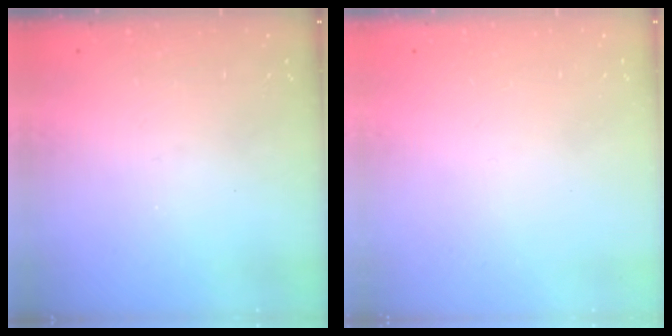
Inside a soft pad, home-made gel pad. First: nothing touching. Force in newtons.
{"total": 0.0}